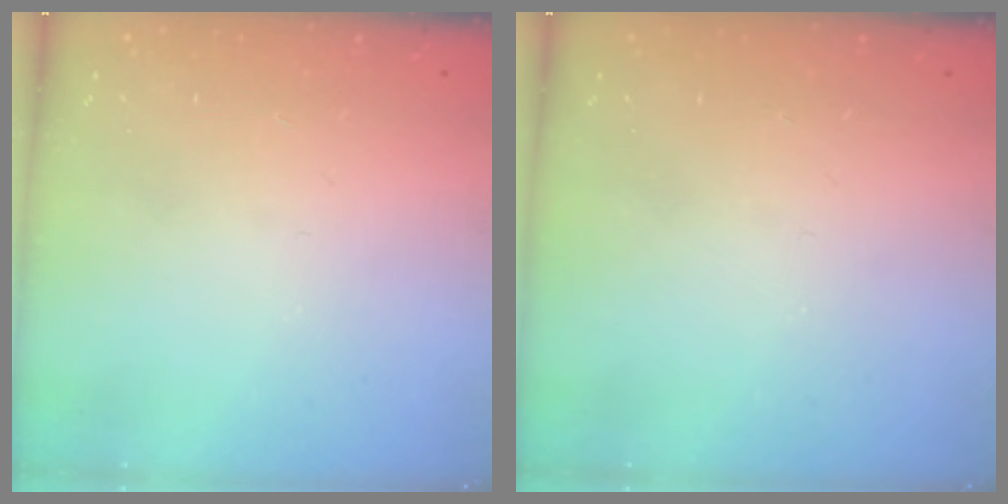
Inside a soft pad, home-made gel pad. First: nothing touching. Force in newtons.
{"total": 0.0}